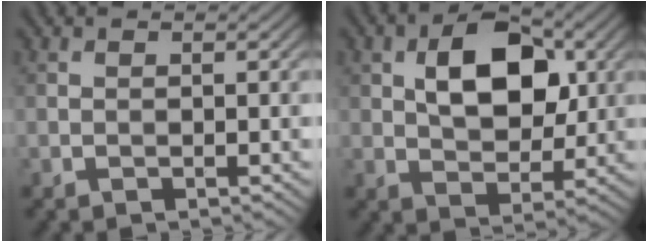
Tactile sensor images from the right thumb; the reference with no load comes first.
{"total": 9.4, "force": [2.3, 5.7, 7.2], "torque": [-0.119, 0.007, 0.036]}